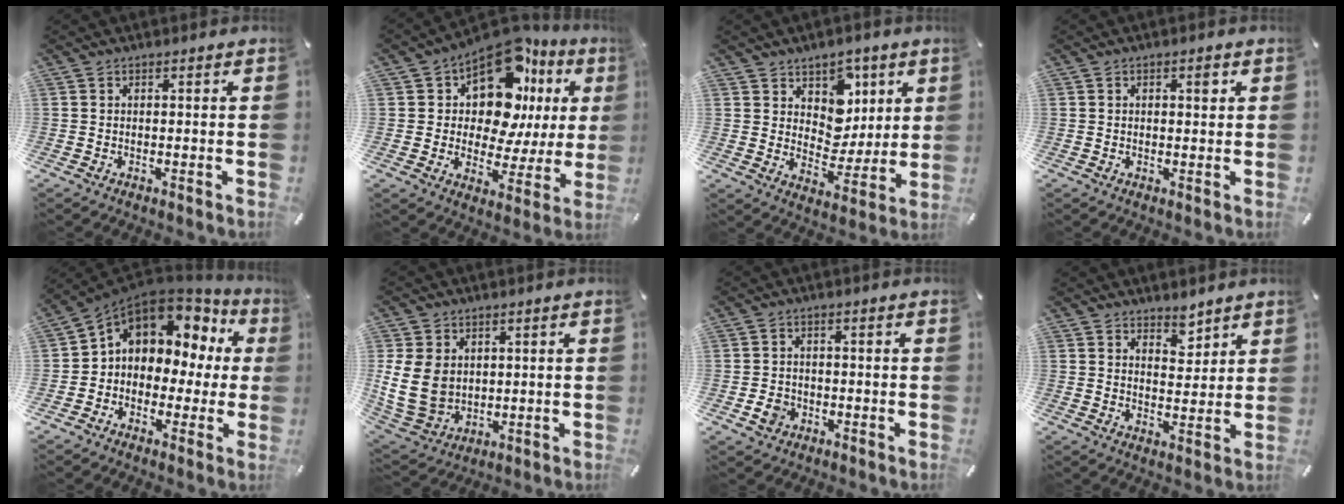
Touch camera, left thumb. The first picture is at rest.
{"total": 16.2, "force": [8.3, 9.2, 10.4], "torque": [-0.165, -0.066, 0.146]}
{"total": 9.7, "force": [4.1, 8.4, 2.4], "torque": [-0.031, -0.042, 0.079]}
{"total": 2.1, "force": [0.7, 1.1, 1.7], "torque": [-0.019, 0.001, 0.006]}
{"total": 9.2, "force": [3.4, 7.7, 3.7], "torque": [-0.075, -0.027, 0.063]}
{"total": 12.9, "force": [1.3, 10.6, 7.1], "torque": [-0.175, -0.005, 0.024]}
{"total": 3.9, "force": [-1.3, 3.3, 1.5], "torque": [-0.031, 0.003, -0.024]}
{"total": 4.8, "force": [4.1, 2.4, 0.3], "torque": [0.014, -0.031, 0.072]}